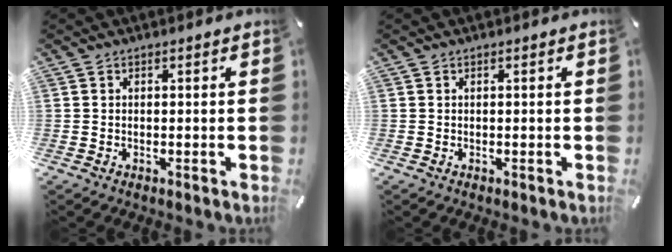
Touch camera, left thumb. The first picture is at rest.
{"total": 0.0}